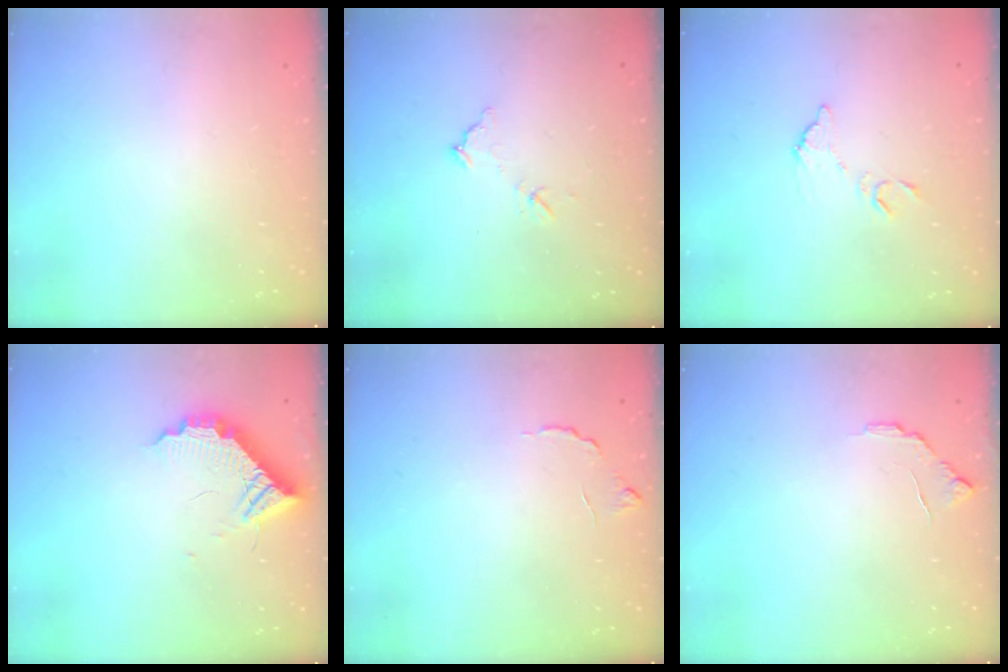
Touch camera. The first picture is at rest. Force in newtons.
{"total": 7.0, "press": 7.0, "slide": 0.3}
{"total": 7.6, "press": 7.6, "slide": 0.3}
{"total": 11.5, "press": 11.4, "slide": 0.8}
{"total": 6.0, "press": 6.0, "slide": 0.4}
{"total": 6.3, "press": 6.2, "slide": 0.6}